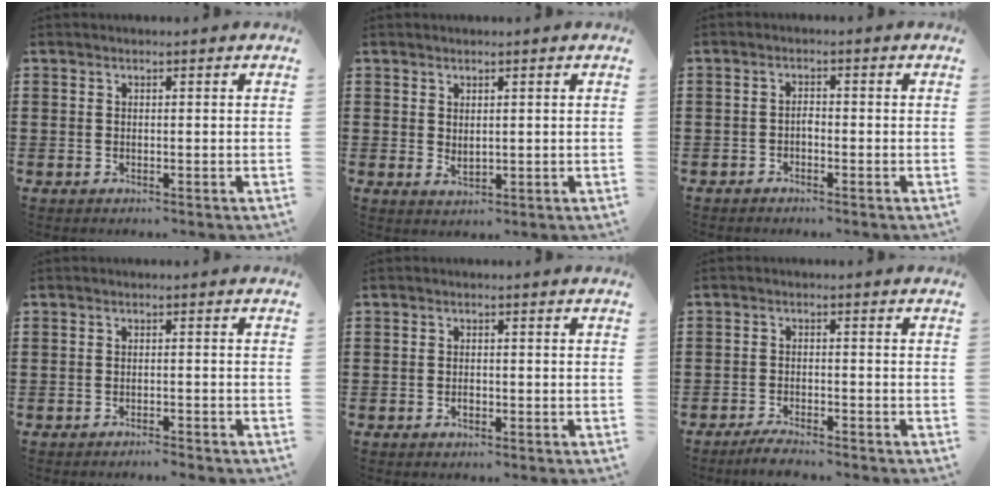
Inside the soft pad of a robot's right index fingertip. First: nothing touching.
{"total": 1.3, "force": [0.9, 0.6, 0.7], "torque": [-0.015, 0.002, 0.017]}
{"total": 1.3, "force": [-0.8, 0.6, 0.9], "torque": [-0.019, 0.000, -0.016]}
{"total": 1.3, "force": [-1.3, 0.0, 0.4], "torque": [-0.008, 0.002, -0.025]}
{"total": 1.1, "force": [-0.5, 0.6, 0.8], "torque": [-0.017, -0.002, -0.008]}
{"total": 2.3, "force": [-2.3, -0.1, 0.4], "torque": [-0.010, 0.001, -0.044]}